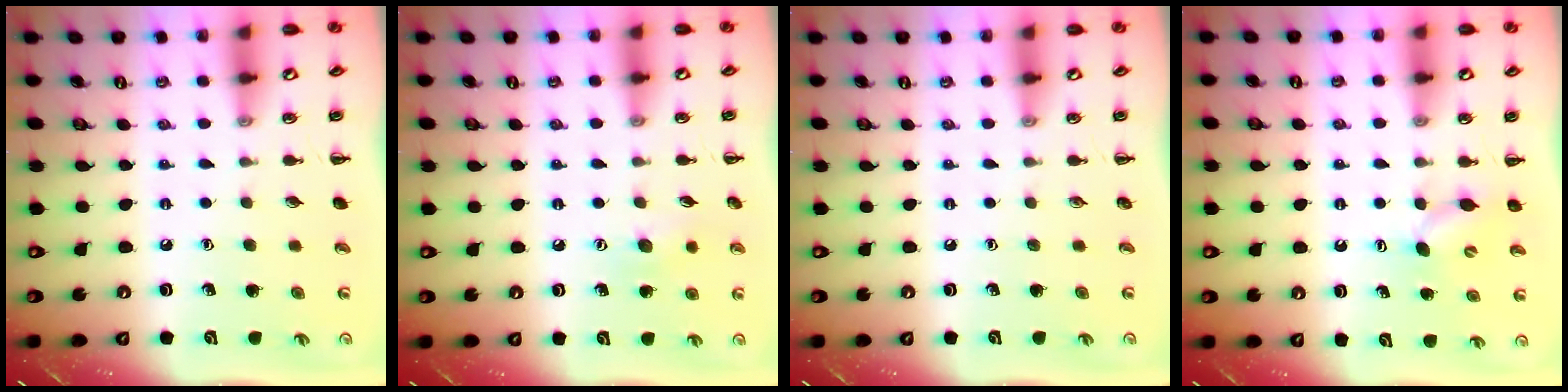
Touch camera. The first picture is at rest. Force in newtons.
{"total": 7.0, "press": 6.7, "slide": 1.8}
{"total": 0.0}
{"total": 4.3, "press": 4.2, "slide": 0.8}